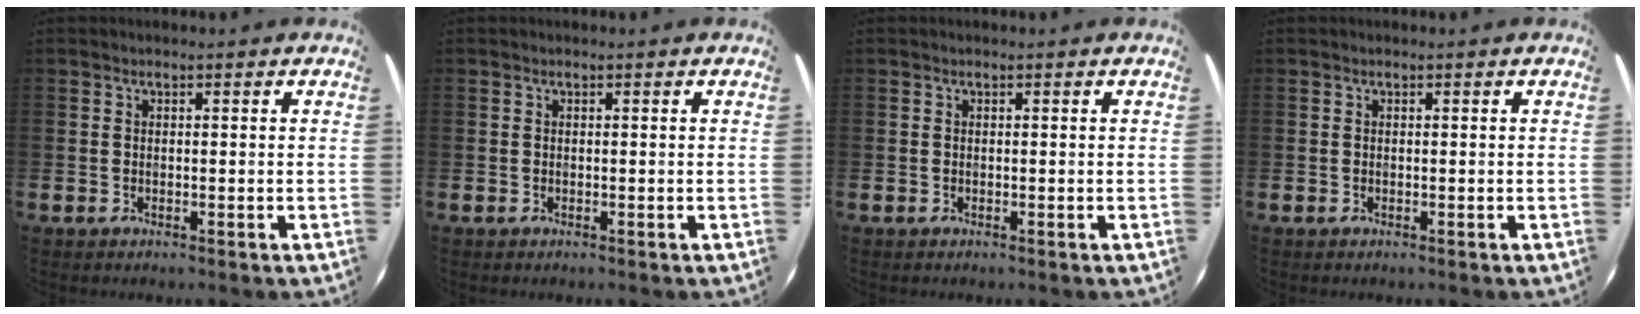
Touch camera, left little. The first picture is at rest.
{"total": 0.0}
{"total": 0.0}
{"total": 0.0}